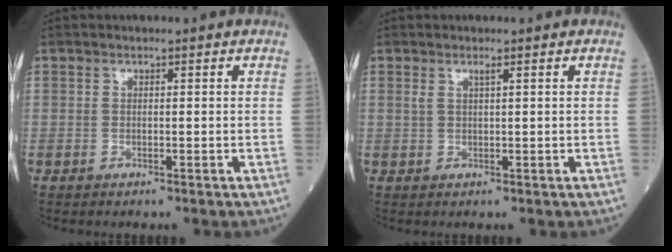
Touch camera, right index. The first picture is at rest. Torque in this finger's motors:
{"motor_torque": [-0.01, 0.02, 0.00, 0.03]}